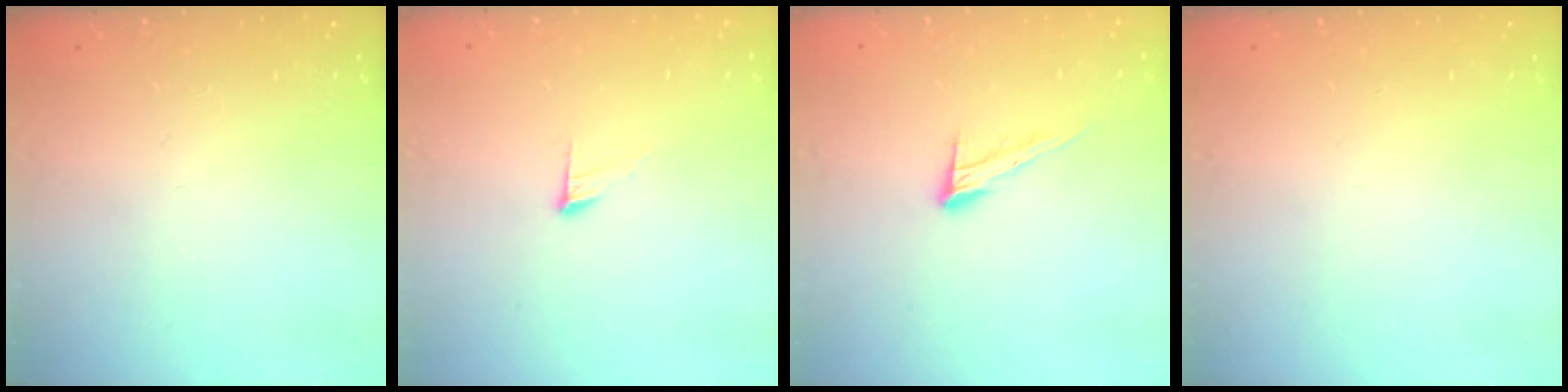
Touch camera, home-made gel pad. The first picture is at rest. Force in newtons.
{"total": 4.5, "press": 4.5, "slide": 0.4}
{"total": 9.1, "press": 9.1, "slide": 0.6}
{"total": 0.0}